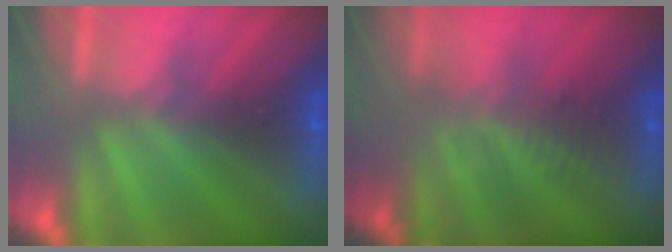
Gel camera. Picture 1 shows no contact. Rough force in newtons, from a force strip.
{"total": 2.7}